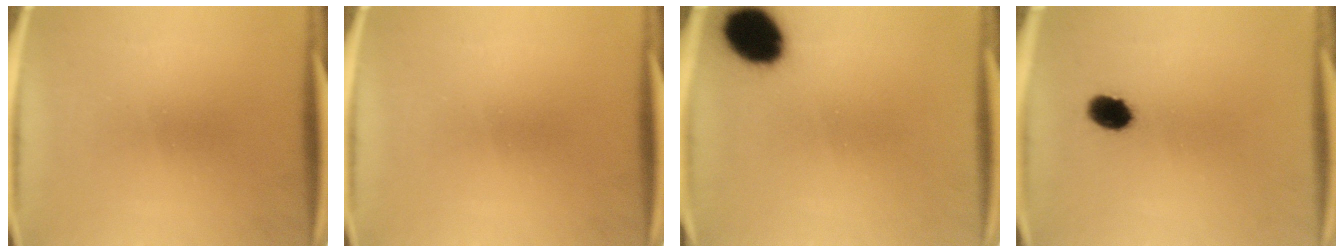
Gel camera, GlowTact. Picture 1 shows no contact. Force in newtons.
{"total": 0.0}
{"total": 12.3}
{"total": 5.0}